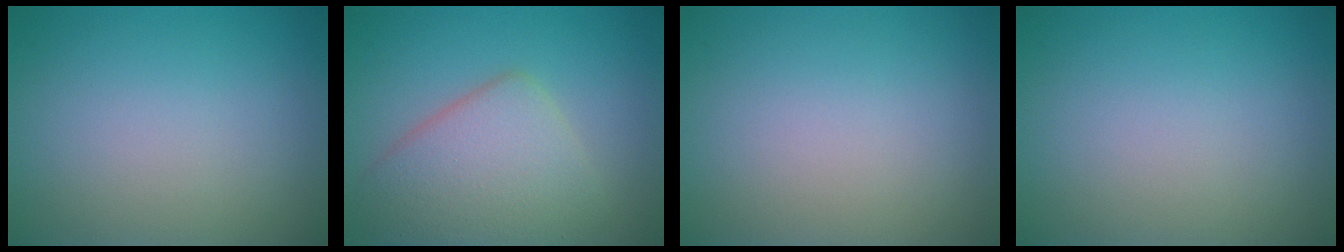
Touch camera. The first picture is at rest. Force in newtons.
{"total": 5.9, "press": 5.9, "slide": 0.3}
{"total": 0.0}
{"total": 0.0}